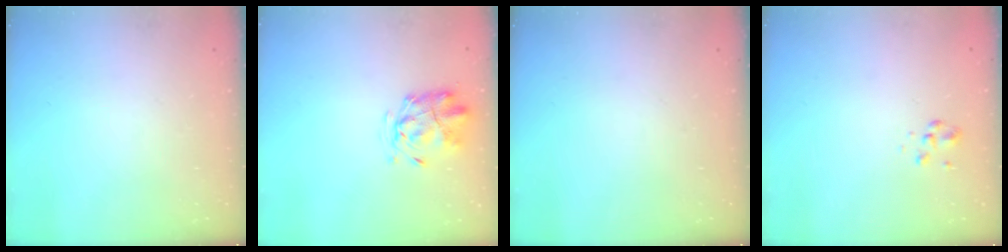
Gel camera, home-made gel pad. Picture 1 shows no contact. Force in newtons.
{"total": 2.3, "press": 2.2, "slide": 0.6}
{"total": 0.0}
{"total": 2.5, "press": 2.5, "slide": 0.6}